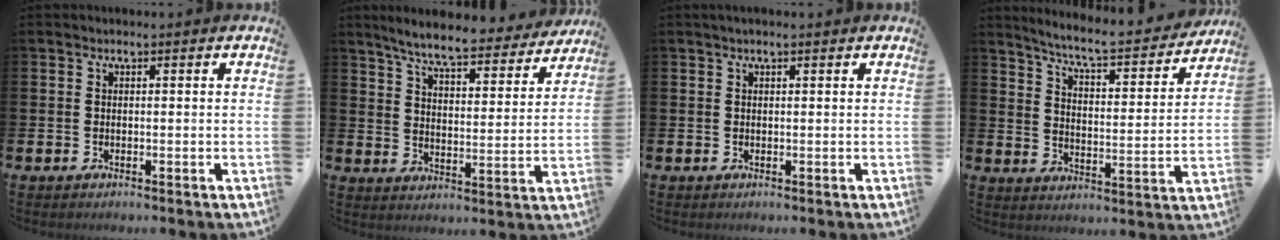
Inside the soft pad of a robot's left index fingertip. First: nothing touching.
{"total": 7.2, "force": [6.6, 0.6, 2.8], "torque": [-0.079, -0.041, 0.112]}
{"total": 0.7, "force": [0.4, 0.1, 0.5], "torque": [-0.009, 0.003, 0.007]}
{"total": 6.8, "force": [6.3, 0.5, 2.3], "torque": [-0.070, -0.049, 0.103]}